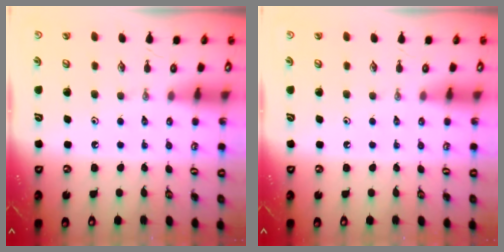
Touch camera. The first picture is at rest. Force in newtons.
{"total": 0.0}